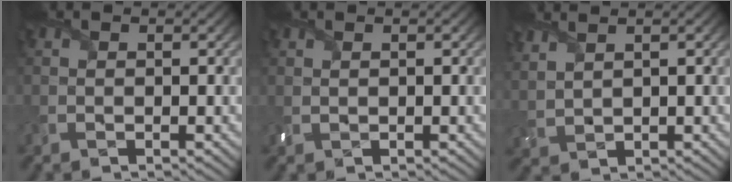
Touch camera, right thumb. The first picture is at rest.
{"total": 0.6, "force": [0.4, 0.3, 0.3], "torque": [-0.009, 0.001, 0.011]}
{"total": 3.4, "force": [2.7, 1.0, 1.9], "torque": [-0.053, 0.005, 0.058]}